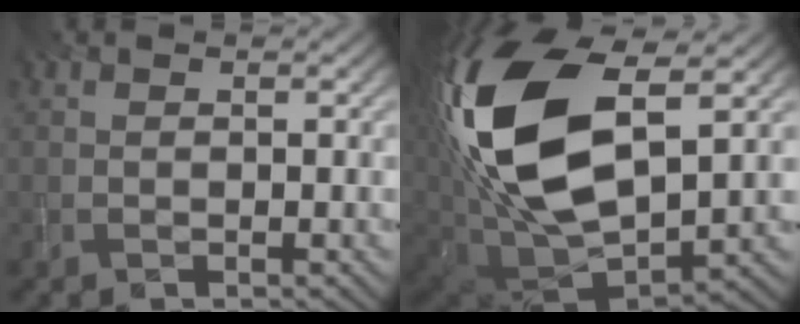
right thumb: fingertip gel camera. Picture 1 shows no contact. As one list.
[{"total": 19.9, "force": [5.0, 11.1, 15.7], "torque": [-0.364, 0.006, 0.092]}]